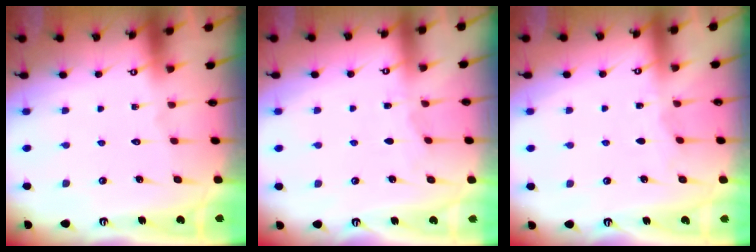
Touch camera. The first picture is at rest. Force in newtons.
{"total": 3.1, "press": 3.1, "slide": 0.4}
{"total": 3.4, "press": 3.4, "slide": 0.4}